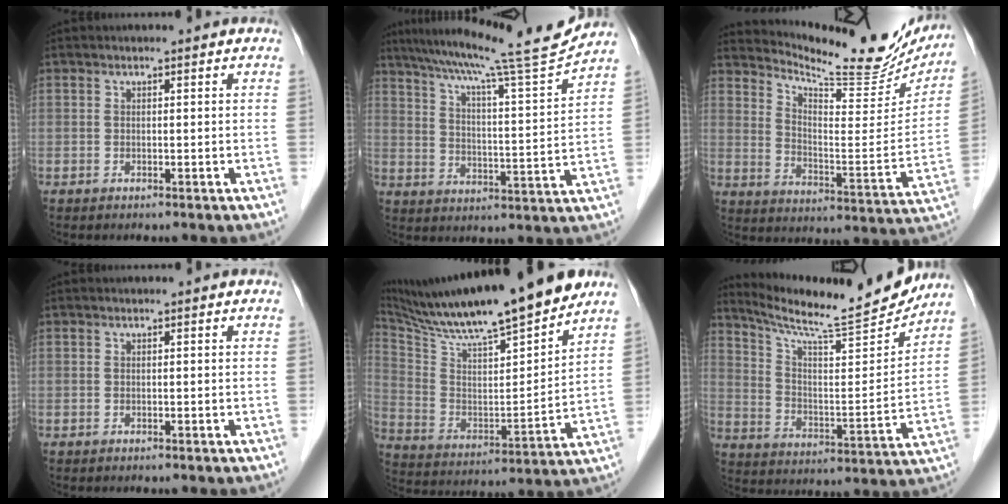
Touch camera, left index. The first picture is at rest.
{"total": 16.3, "force": [14.7, -1.9, 6.9], "torque": [-0.119, -0.032, 0.211]}
{"total": 19.2, "force": [17.9, 3.4, 6.3], "torque": [-0.101, -0.055, 0.240]}
{"total": 0.0}
{"total": 21.6, "force": [18.3, 1.2, 11.3], "torque": [-0.197, -0.005, 0.302]}
{"total": 17.4, "force": [16.0, 0.2, 6.7], "torque": [-0.116, -0.035, 0.244]}